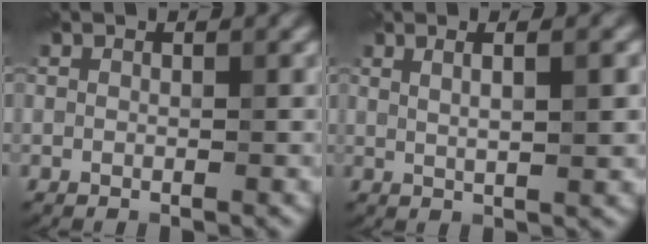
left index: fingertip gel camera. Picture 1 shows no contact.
{"total": 3.9, "force": [1.3, 1.2, 3.5], "torque": [-0.038, 0.009, 0.009]}